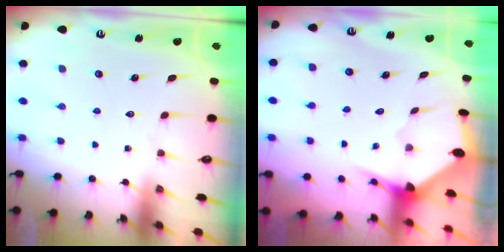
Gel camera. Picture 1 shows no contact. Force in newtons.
{"total": 3.5, "press": 3.4, "slide": 0.3}